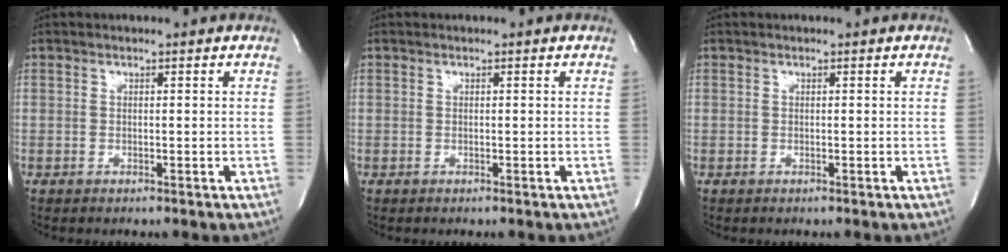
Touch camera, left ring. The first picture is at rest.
{"total": 0.0}
{"total": 0.0}